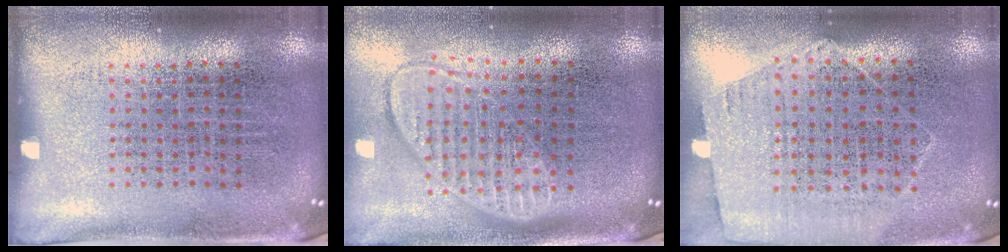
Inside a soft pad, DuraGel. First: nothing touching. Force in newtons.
{"total": 1.8, "press": 1.5, "slide": 1.0}
{"total": 1.3, "press": 1.1, "slide": 0.6}